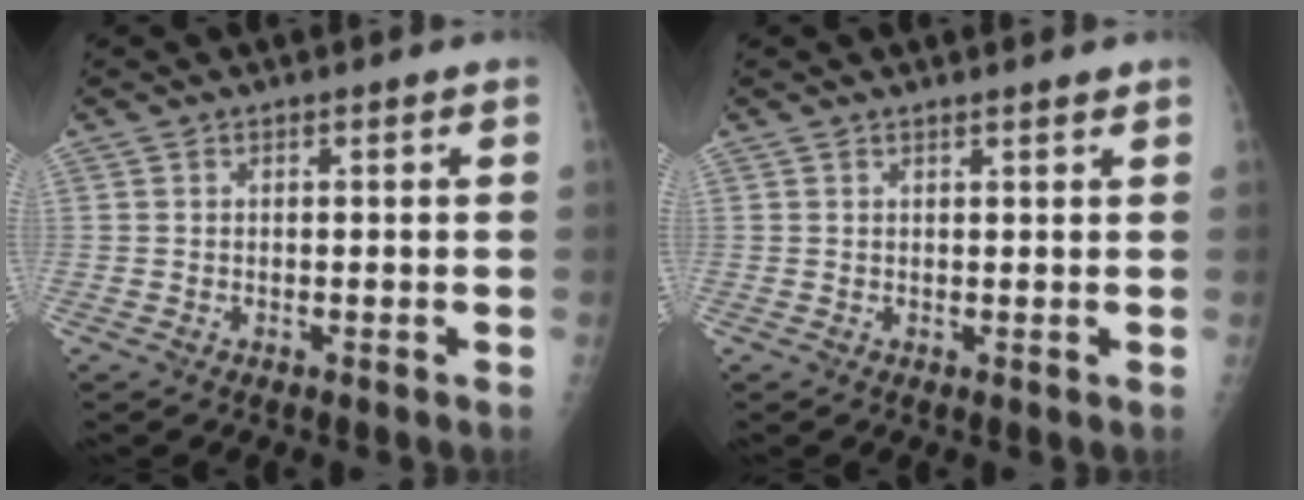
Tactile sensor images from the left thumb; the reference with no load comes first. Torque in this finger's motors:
{"motor_torque": [-0.25, -0.14, -0.06, -0.10, 0.00]}